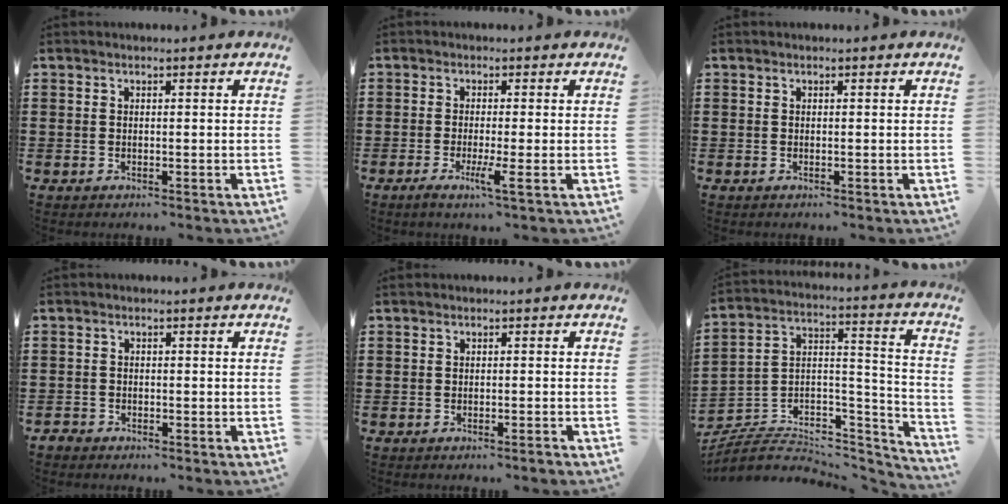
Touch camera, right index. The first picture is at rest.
{"total": 3.6, "force": [-1.4, 0.0, 3.3], "torque": [-0.062, -0.016, -0.025]}
{"total": 0.0}
{"total": 1.4, "force": [-1.3, 0.6, 0.0], "torque": [-0.004, 0.003, -0.028]}
{"total": 0.7, "force": [-0.6, 0.0, 0.4], "torque": [-0.009, -0.002, -0.012]}
{"total": 3.9, "force": [-2.3, 2.8, 1.2], "torque": [-0.035, -0.012, -0.050]}